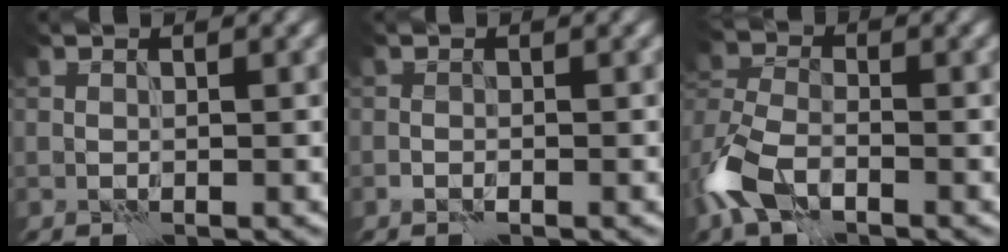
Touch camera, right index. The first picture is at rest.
{"total": 0.6, "force": [-0.4, 0.2, 0.4], "torque": [-0.007, 0.002, -0.009]}
{"total": 5.9, "force": [-3.2, 3.3, 3.7], "torque": [-0.087, 0.001, -0.078]}